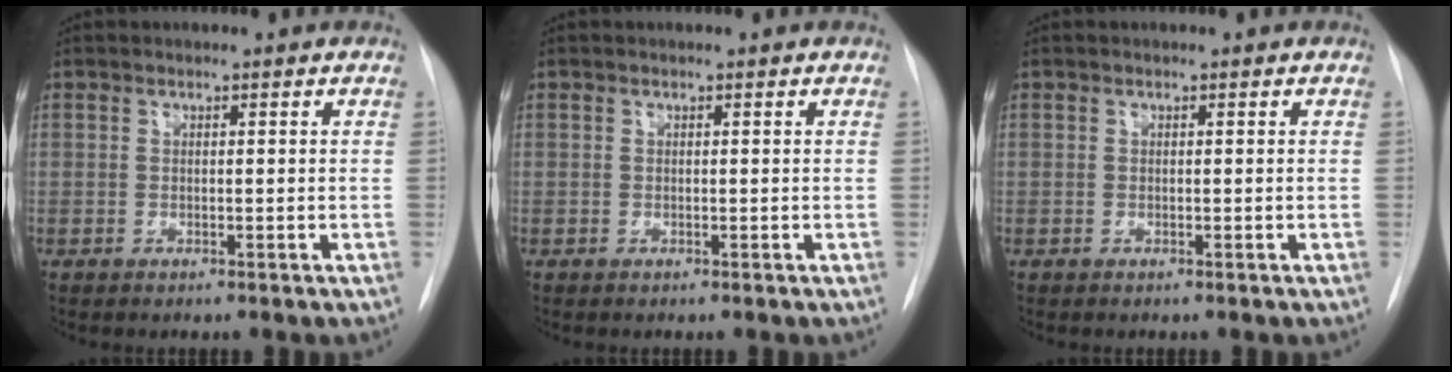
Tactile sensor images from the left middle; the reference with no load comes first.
{"total": 0.0}
{"total": 0.0}